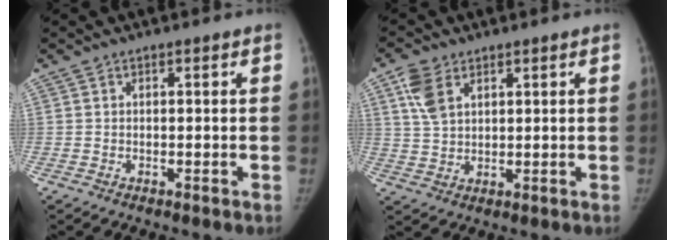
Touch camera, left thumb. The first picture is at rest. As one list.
[{"total": 6.5, "force": [3.2, 4.0, 4.0], "torque": [-0.075, -0.005, 0.069]}]